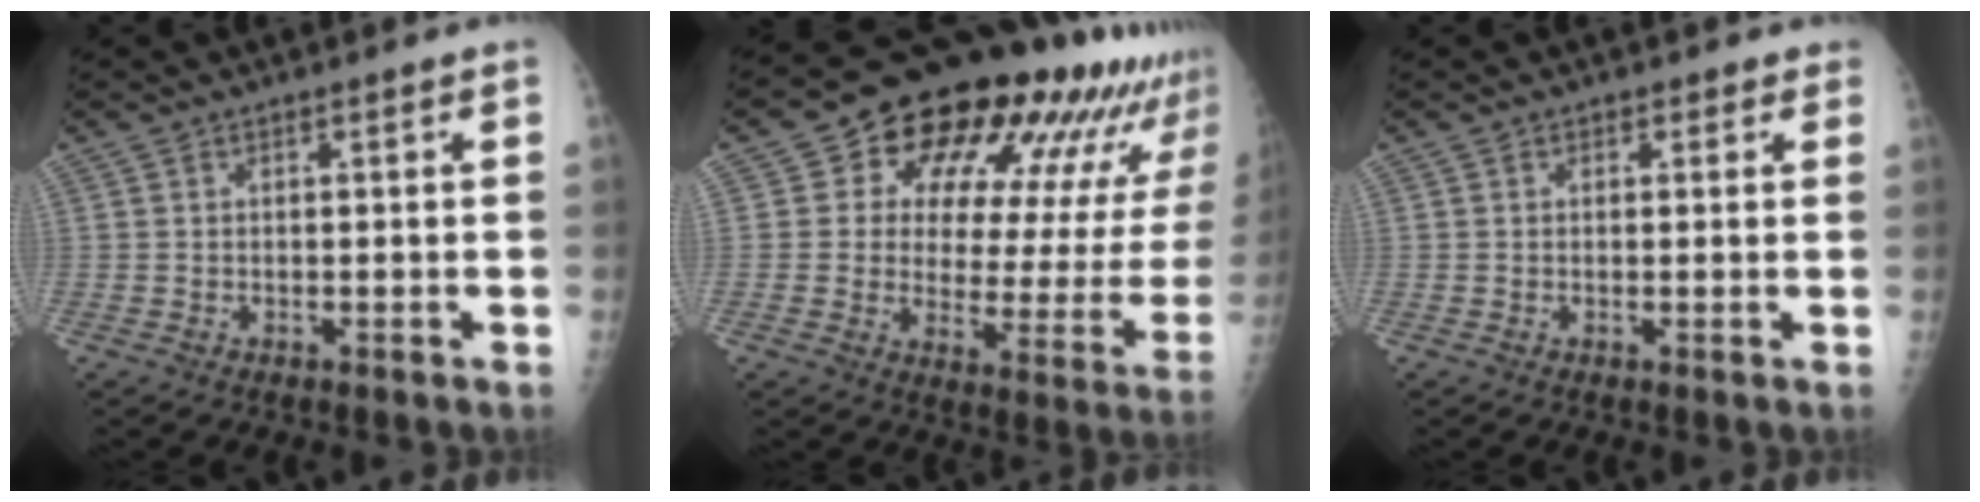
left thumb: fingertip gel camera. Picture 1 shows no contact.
{"total": 24.4, "force": [15.4, 11.4, 15.1], "torque": [-0.166, -0.046, 0.195]}
{"total": 1.3, "force": [0.8, 1.0, 0.3], "torque": [0.015, -0.002, 0.003]}